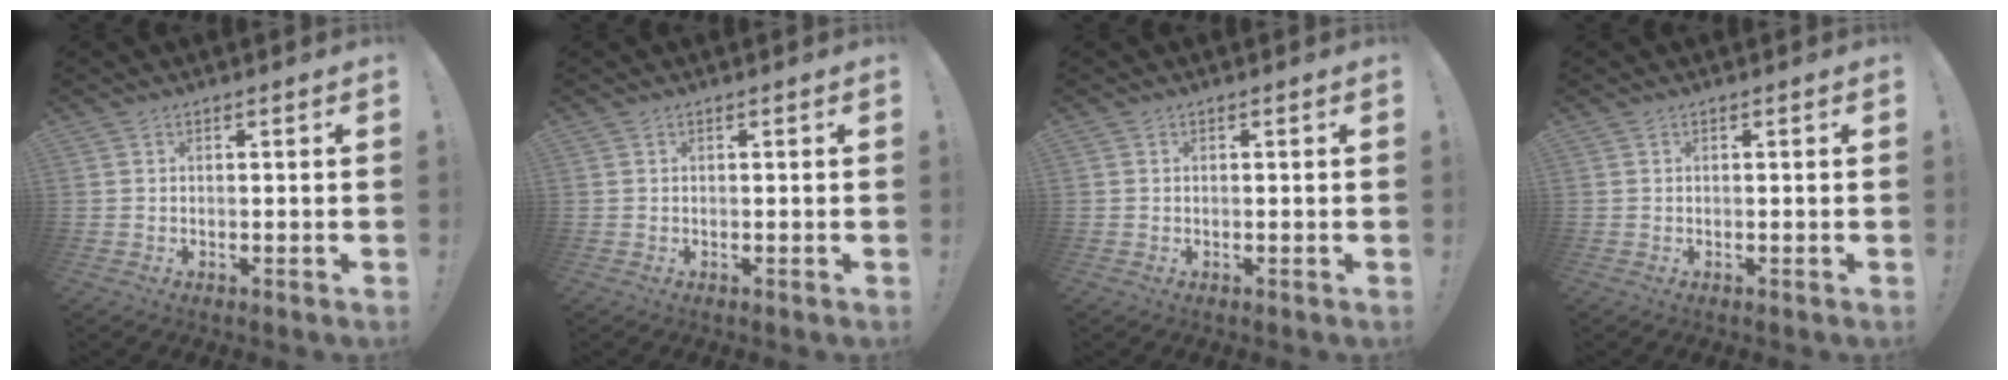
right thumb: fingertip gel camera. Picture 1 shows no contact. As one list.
[{"total": 0.0}, {"total": 0.0}, {"total": 0.0}]